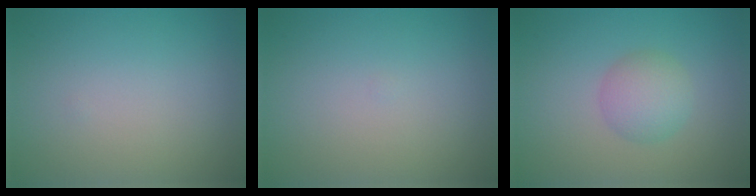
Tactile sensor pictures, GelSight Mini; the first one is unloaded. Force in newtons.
{"total": 0.0}
{"total": 2.9, "press": 2.9, "slide": 0.1}